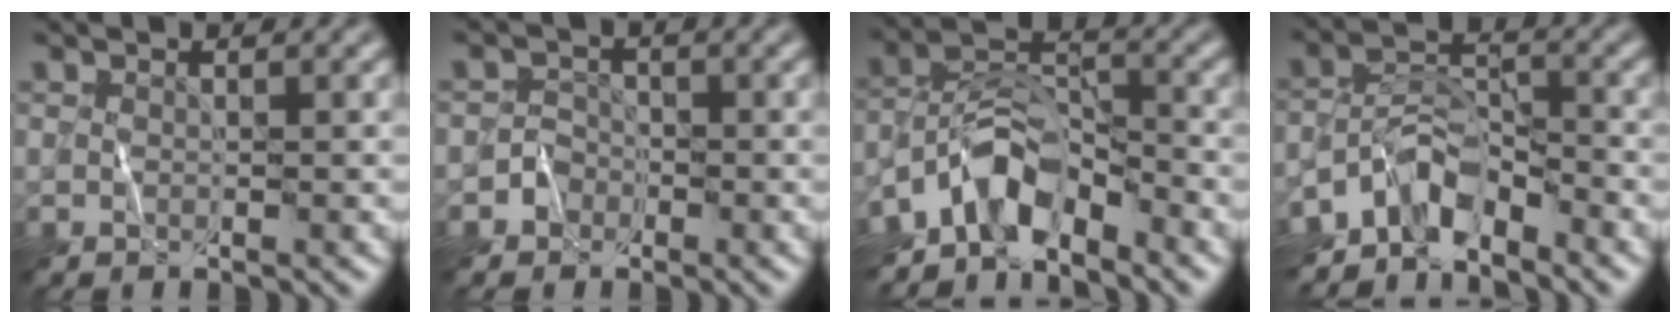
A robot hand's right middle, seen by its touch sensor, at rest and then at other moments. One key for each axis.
{"total": 1.4, "fx": -0.8, "fy": 1.1, "fz": -0.1, "tx": 0.014, "ty": 0.012, "tz": -0.017}
{"total": 5.9, "fx": -4.5, "fy": 2.5, "fz": 2.9, "tx": -0.039, "ty": 0.007, "tz": -0.094}
{"total": 5.2, "fx": -4.0, "fy": 2.1, "fz": 2.4, "tx": -0.032, "ty": 0.005, "tz": -0.084}